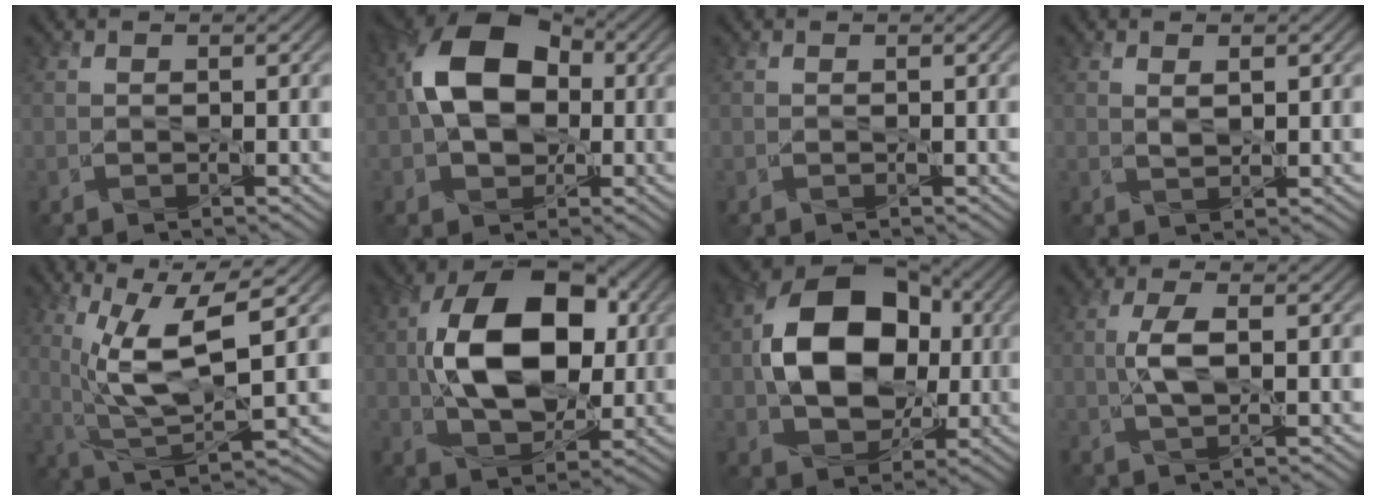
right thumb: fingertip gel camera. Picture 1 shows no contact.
{"total": 12.7, "force": [1.0, 8.9, 9.1], "torque": [-0.175, 0.019, 0.007]}
{"total": 0.0}
{"total": 1.3, "force": [0.8, 0.5, 1.0], "torque": [-0.024, -0.003, 0.019]}
{"total": 11.5, "force": [3.2, 3.6, 10.5], "torque": [-0.213, 0.002, 0.069]}
{"total": 14.5, "force": [1.2, 8.9, 11.3], "torque": [-0.210, 0.016, 0.018]}
{"total": 14.1, "force": [0.8, 10.1, 9.7], "torque": [-0.175, 0.013, 0.014]}
{"total": 3.9, "force": [0.0, 1.4, 3.6], "torque": [-0.086, 0.006, -0.001]}